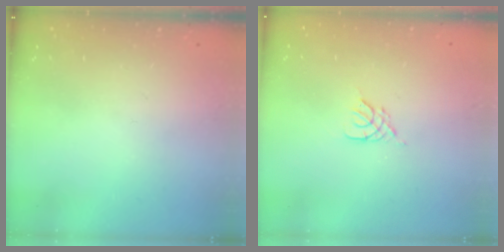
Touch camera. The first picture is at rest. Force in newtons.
{"total": 2.7, "press": 2.7, "slide": 0.5}